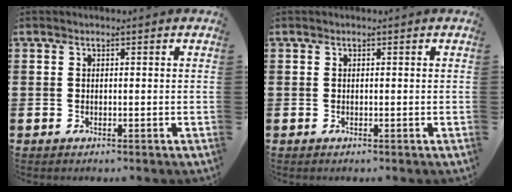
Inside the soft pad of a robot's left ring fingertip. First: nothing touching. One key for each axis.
{"total": 0.0}